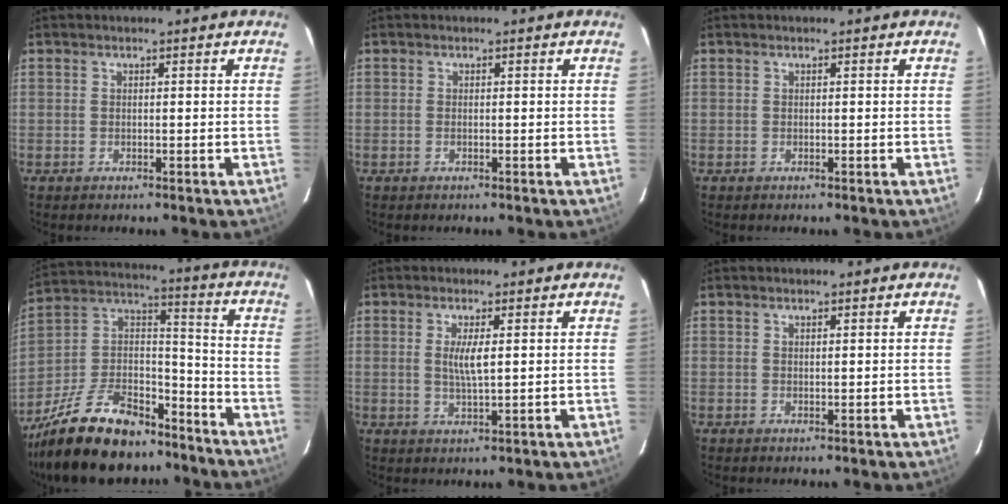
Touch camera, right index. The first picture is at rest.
{"total": 0.0}
{"total": 0.0}
{"total": 25.6, "force": [-18.2, 11.7, 13.7], "torque": [-0.284, 0.024, -0.289]}
{"total": 3.9, "force": [0.8, 0.6, 3.8], "torque": [-0.071, -0.006, 0.015]}
{"total": 0.6, "force": [0.4, 0.0, 0.4], "torque": [-0.006, 0.002, 0.009]}